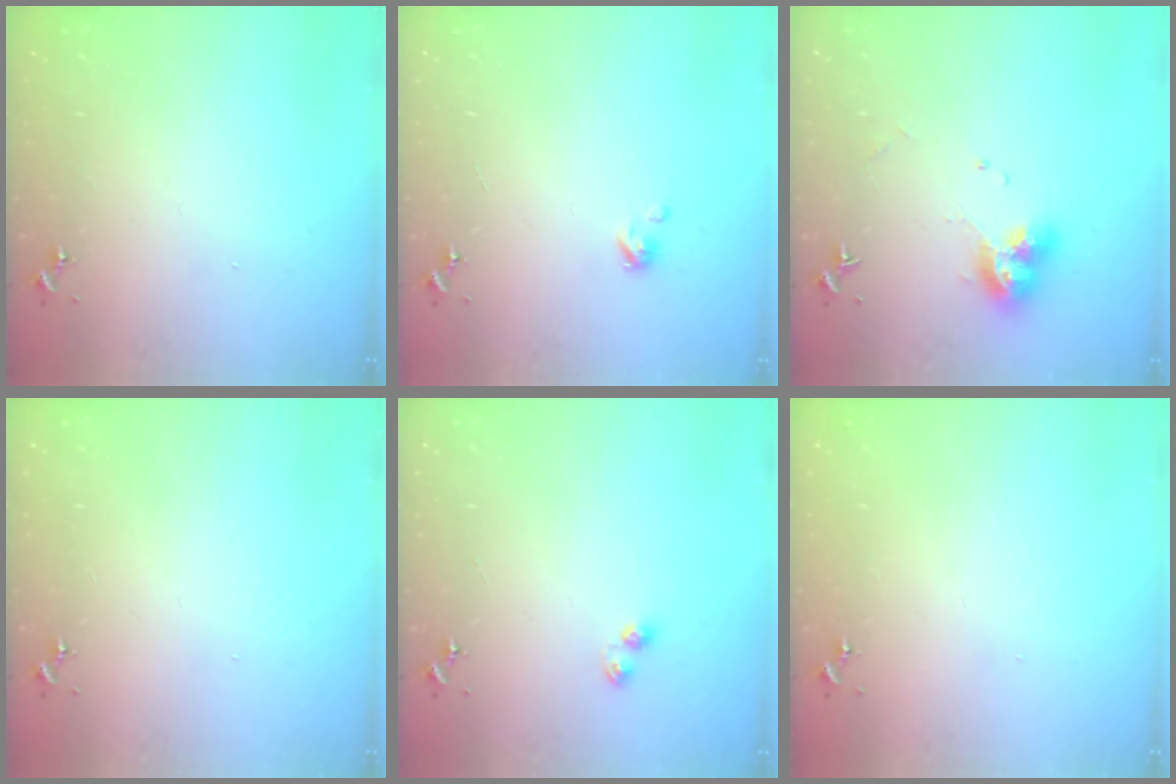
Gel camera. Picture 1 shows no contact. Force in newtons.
{"total": 2.9, "press": 2.9, "slide": 0.2}
{"total": 10.5, "press": 10.5, "slide": 1.2}
{"total": 0.0}
{"total": 3.2, "press": 3.2, "slide": 0.4}
{"total": 0.0}